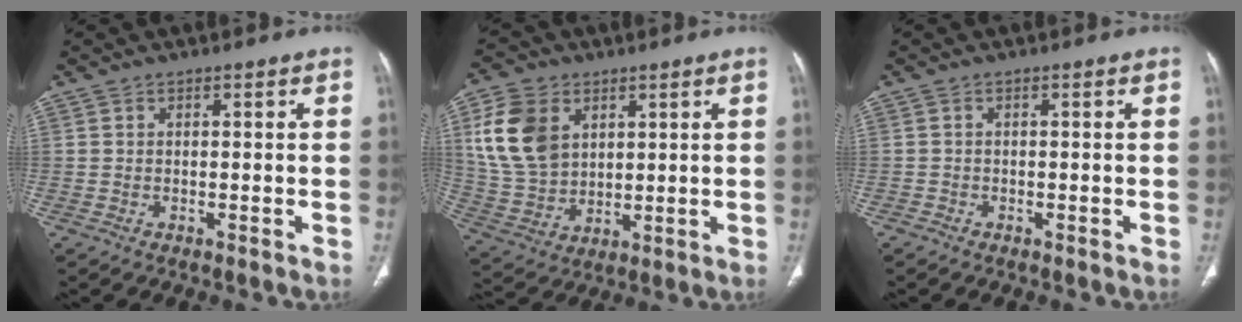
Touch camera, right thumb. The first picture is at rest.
{"total": 14.1, "force": [4.8, 10.1, 8.6], "torque": [-0.154, -0.013, 0.102]}
{"total": 0.7, "force": [-0.5, 0.4, -0.1], "torque": [-0.003, 0.001, -0.015]}